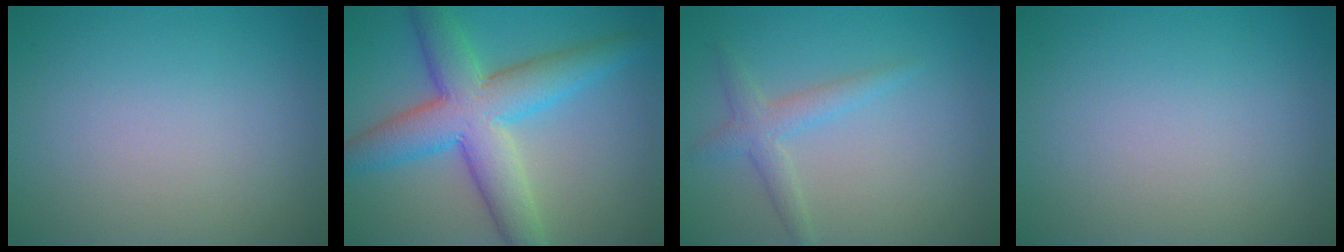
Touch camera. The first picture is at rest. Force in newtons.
{"total": 8.4, "press": 8.4, "slide": 0.2}
{"total": 2.2, "press": 2.2, "slide": 0.1}
{"total": 0.0}